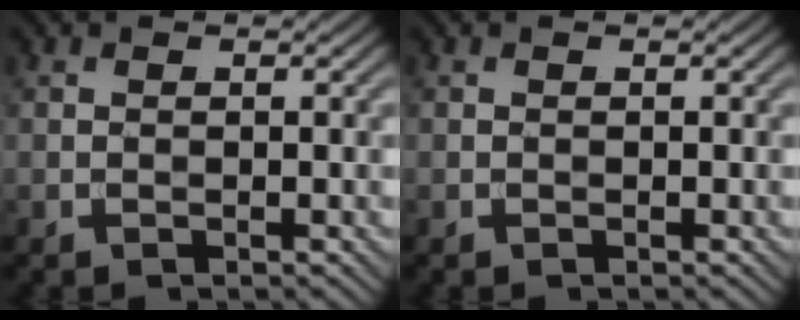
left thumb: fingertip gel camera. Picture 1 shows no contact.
{"total": 0.0}